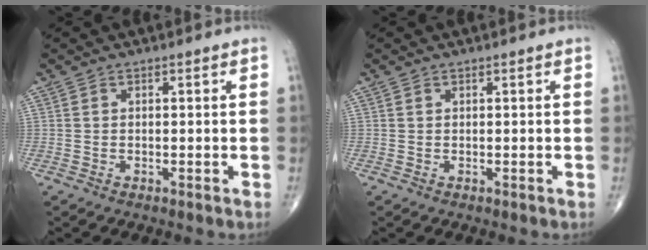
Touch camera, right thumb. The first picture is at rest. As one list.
[{"total": 0.0}]